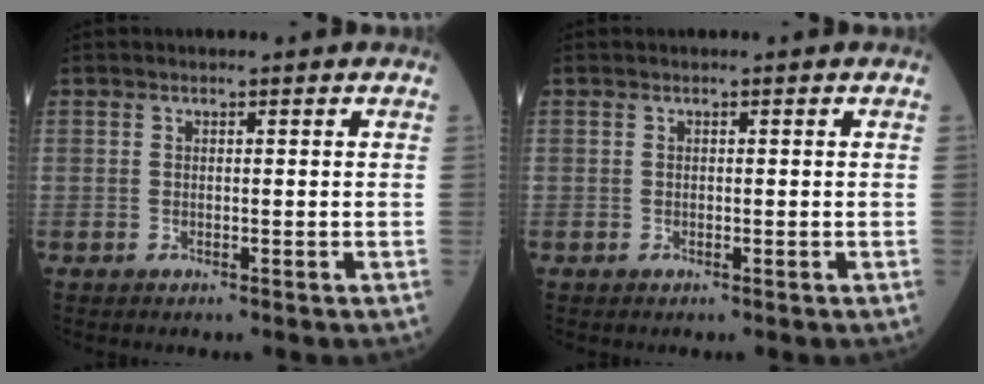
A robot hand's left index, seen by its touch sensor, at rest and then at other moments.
{"total": 0.0}